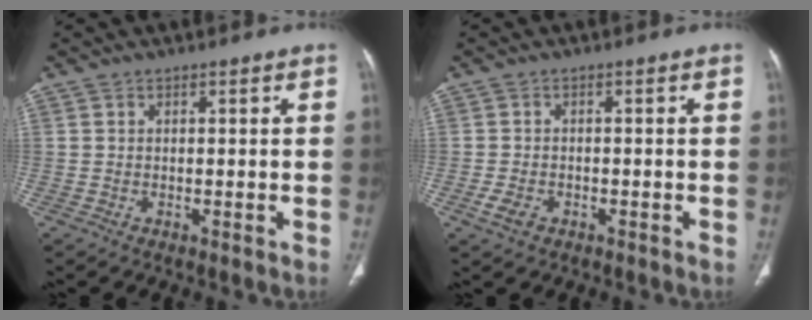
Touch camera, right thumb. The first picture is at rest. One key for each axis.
{"total": 2.9, "fx": -1.4, "fy": 1.9, "fz": 1.7, "tx": -0.034, "ty": 0.002, "tz": -0.024}